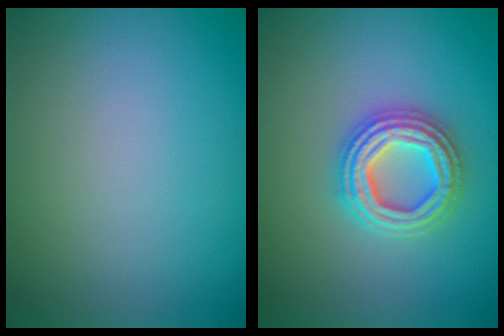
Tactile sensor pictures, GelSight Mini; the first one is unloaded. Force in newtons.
{"total": 4.7, "press": 4.6, "slide": 0.7}